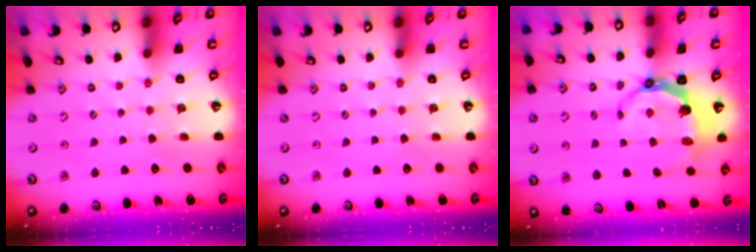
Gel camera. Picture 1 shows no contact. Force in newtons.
{"total": 0.0}
{"total": 6.7, "press": 5.2, "slide": 4.2}